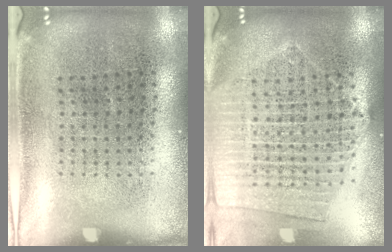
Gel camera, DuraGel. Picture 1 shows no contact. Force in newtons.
{"total": 1.9, "press": 1.7, "slide": 0.7}